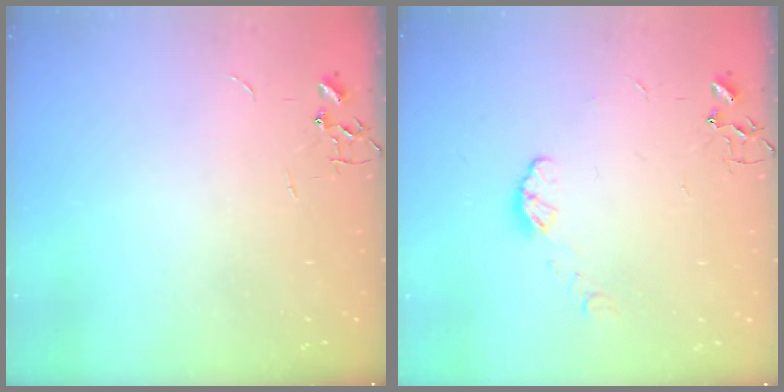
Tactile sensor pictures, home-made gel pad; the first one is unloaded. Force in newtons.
{"total": 5.9, "press": 5.8, "slide": 0.9}